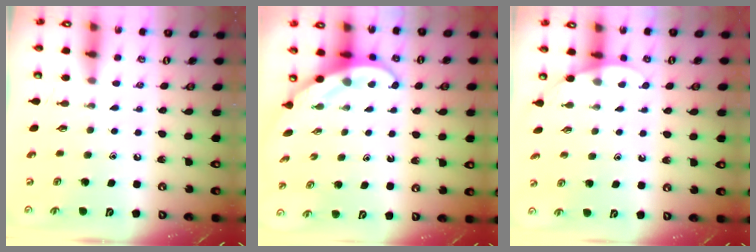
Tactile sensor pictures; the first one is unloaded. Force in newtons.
{"total": 3.5, "press": 3.5, "slide": 0.1}
{"total": 3.2, "press": 3.2, "slide": 0.3}